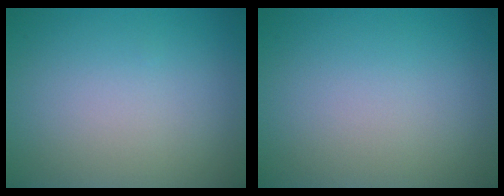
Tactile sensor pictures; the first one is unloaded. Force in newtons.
{"total": 0.0}